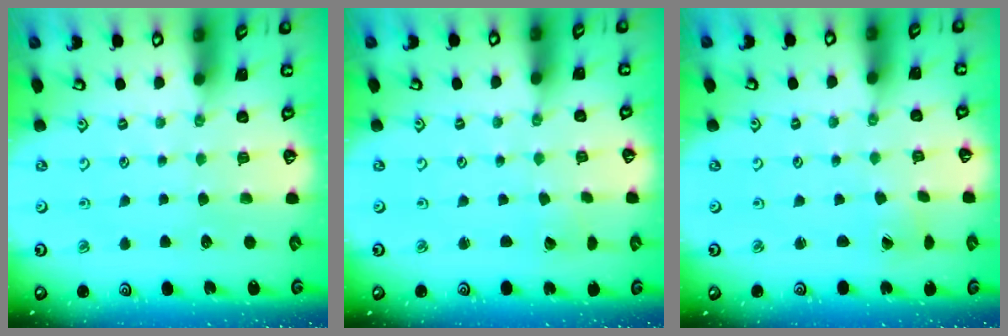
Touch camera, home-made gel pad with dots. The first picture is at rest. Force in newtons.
{"total": 1.0, "press": 1.0, "slide": 0.1}
{"total": 1.2, "press": 1.2, "slide": 0.1}